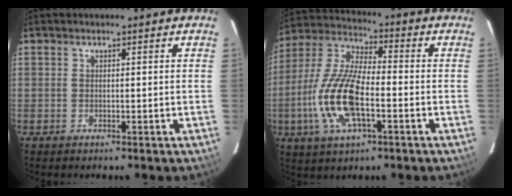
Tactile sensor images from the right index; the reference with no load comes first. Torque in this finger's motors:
{"motor_torque": [1.65, -0.49, 0.76, 0.21]}